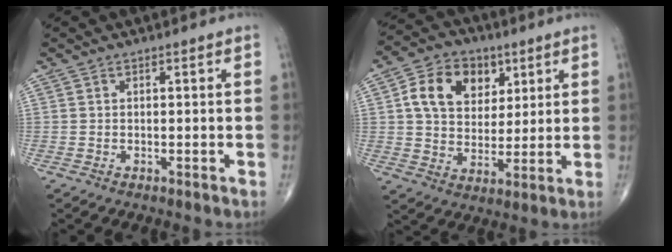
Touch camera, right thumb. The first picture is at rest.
{"total": 13.1, "force": [4.6, 9.8, 7.4], "torque": [-0.096, -0.007, 0.077]}